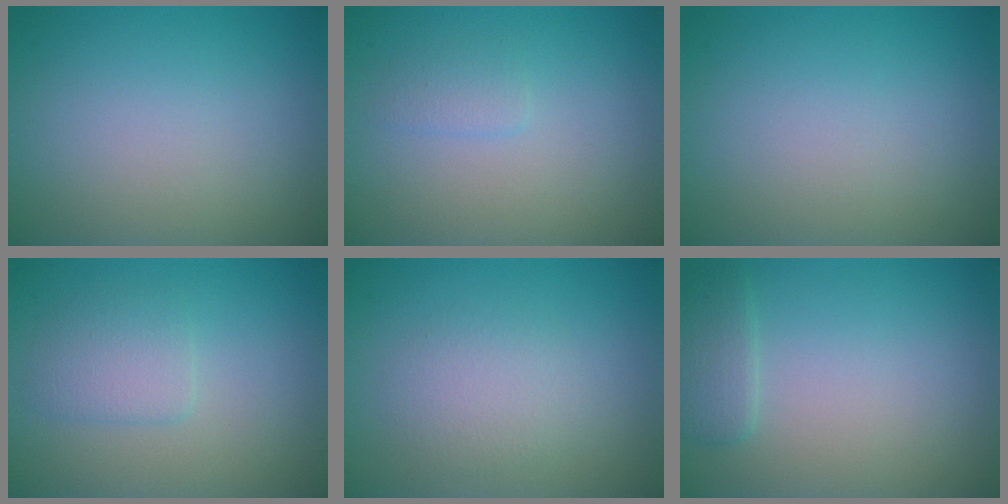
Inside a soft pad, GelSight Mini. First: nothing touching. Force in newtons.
{"total": 1.1, "press": 1.1, "slide": 0.1}
{"total": 0.0}
{"total": 2.1, "press": 2.1, "slide": 0.0}
{"total": 2.3, "press": 2.3, "slide": 0.1}
{"total": 1.8, "press": 1.8, "slide": 0.1}